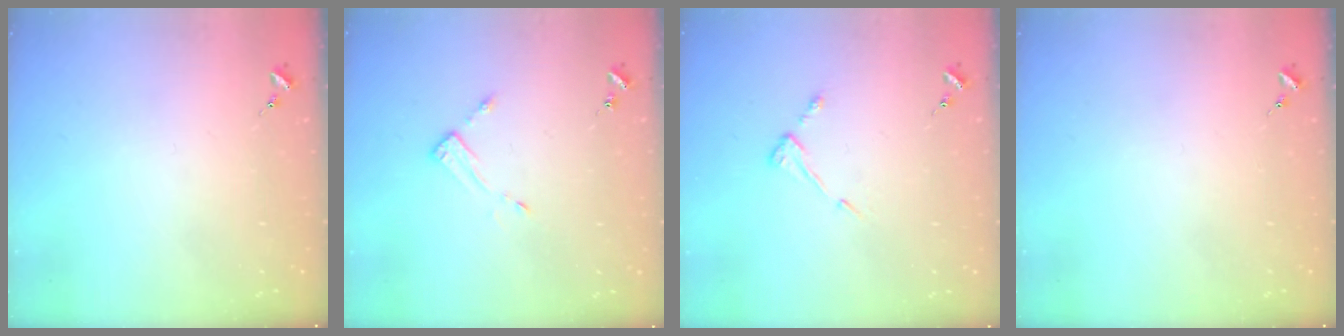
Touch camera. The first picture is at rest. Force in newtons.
{"total": 3.5, "press": 3.5, "slide": 0.3}
{"total": 5.2, "press": 5.1, "slide": 0.6}
{"total": 0.0}